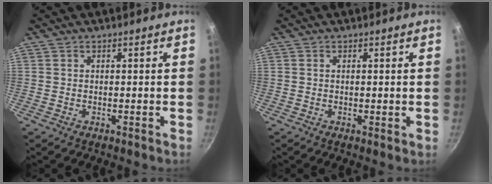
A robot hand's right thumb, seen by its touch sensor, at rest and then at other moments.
{"total": 0.9, "force": [0.1, 0.3, 0.8], "torque": [-0.011, -0.001, -0.001]}